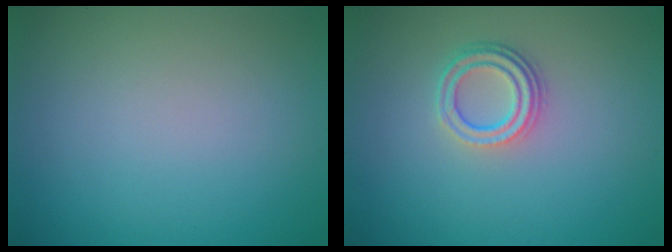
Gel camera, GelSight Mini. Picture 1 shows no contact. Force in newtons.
{"total": 3.3, "press": 2.4, "slide": 2.3}